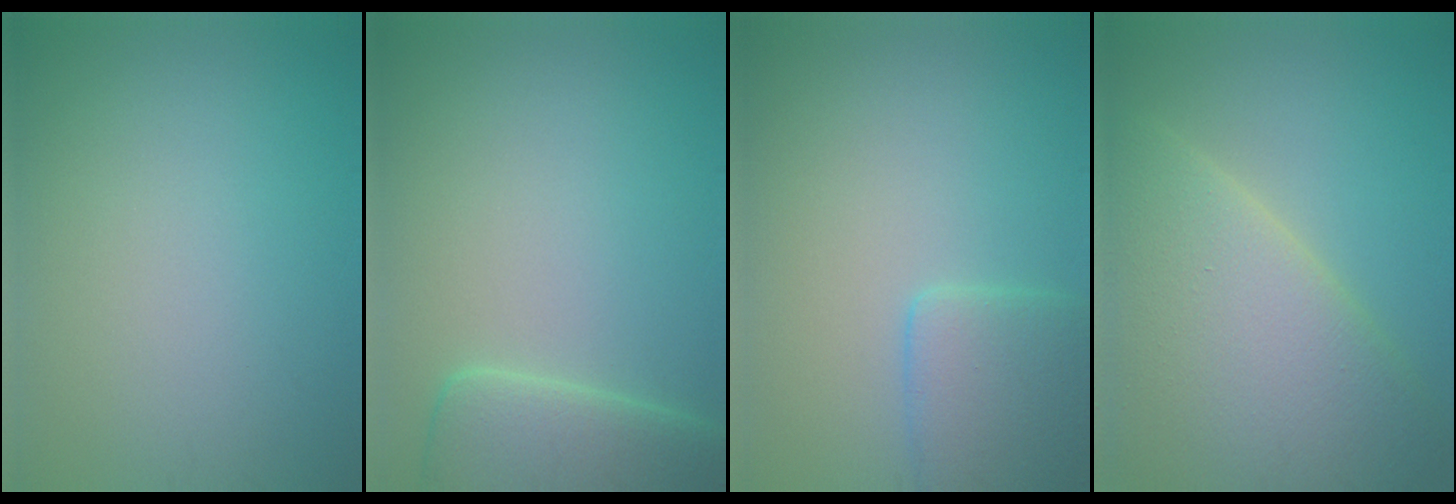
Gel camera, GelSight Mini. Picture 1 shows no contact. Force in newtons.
{"total": 5.6, "press": 5.6, "slide": 0.5}
{"total": 3.7, "press": 3.7, "slide": 0.2}
{"total": 10.6, "press": 10.6, "slide": 0.7}